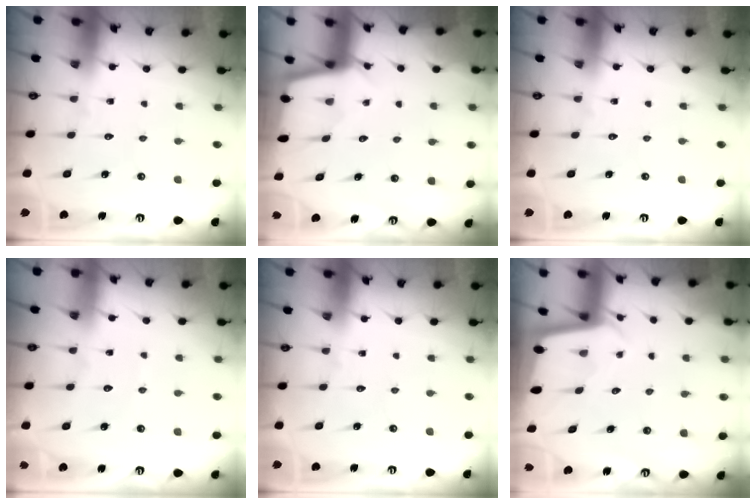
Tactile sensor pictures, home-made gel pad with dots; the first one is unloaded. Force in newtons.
{"total": 3.5, "press": 3.5, "slide": 0.4}
{"total": 0.0}
{"total": 2.3, "press": 2.3, "slide": 0.3}
{"total": 0.0}
{"total": 1.8, "press": 1.8, "slide": 0.1}